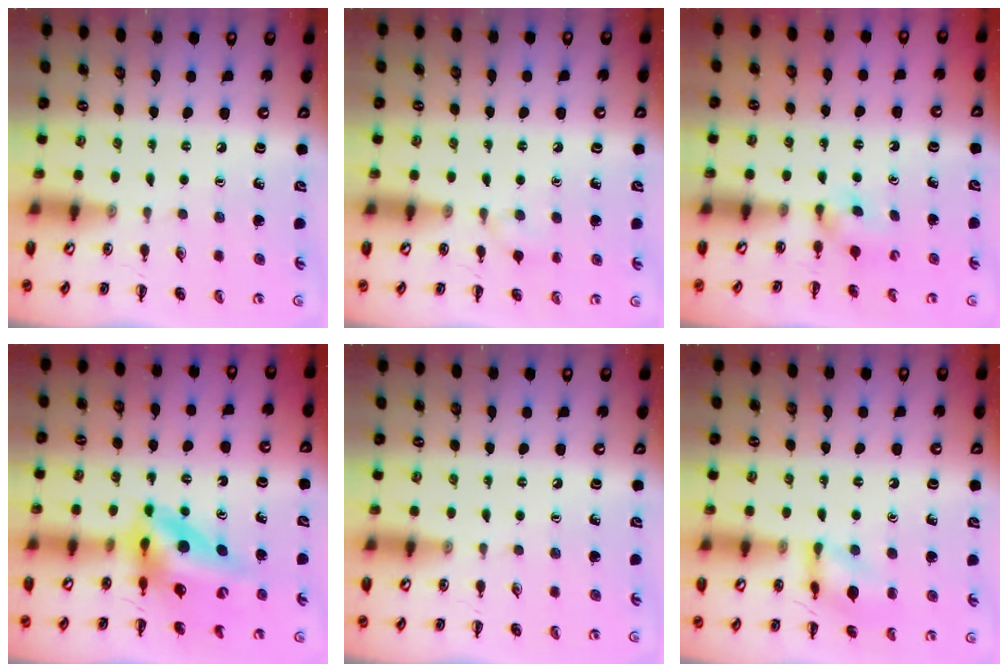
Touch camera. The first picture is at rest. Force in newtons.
{"total": 5.6, "press": 5.4, "slide": 1.7}
{"total": 3.0, "press": 2.8, "slide": 0.9}
{"total": 12.4, "press": 11.7, "slide": 4.1}
{"total": 0.0}
{"total": 9.7, "press": 9.7, "slide": 0.8}